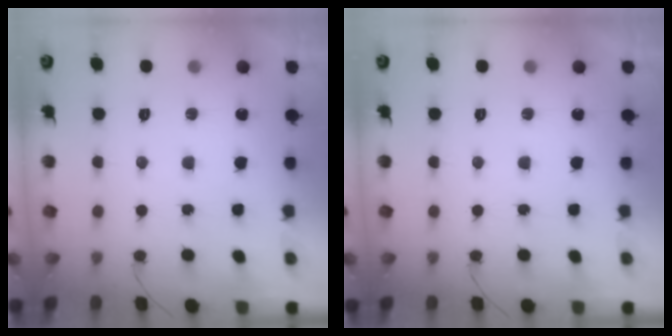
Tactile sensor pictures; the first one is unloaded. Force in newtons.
{"total": 0.0}